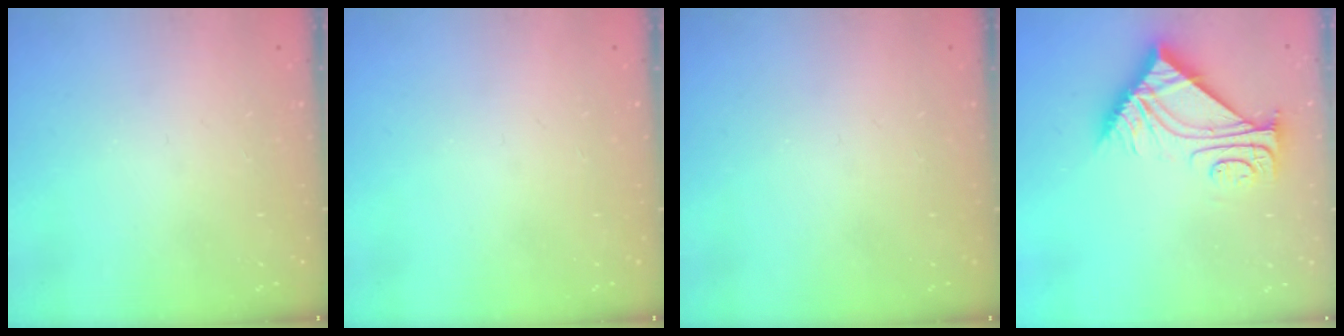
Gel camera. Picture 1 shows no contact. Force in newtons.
{"total": 0.0}
{"total": 0.0}
{"total": 10.2, "press": 10.2, "slide": 0.4}